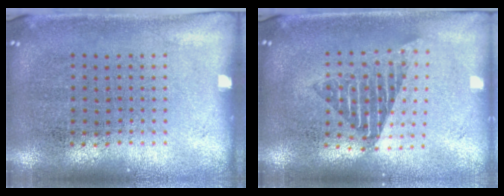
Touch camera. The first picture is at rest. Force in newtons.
{"total": 1.7, "press": 1.4, "slide": 1.0}